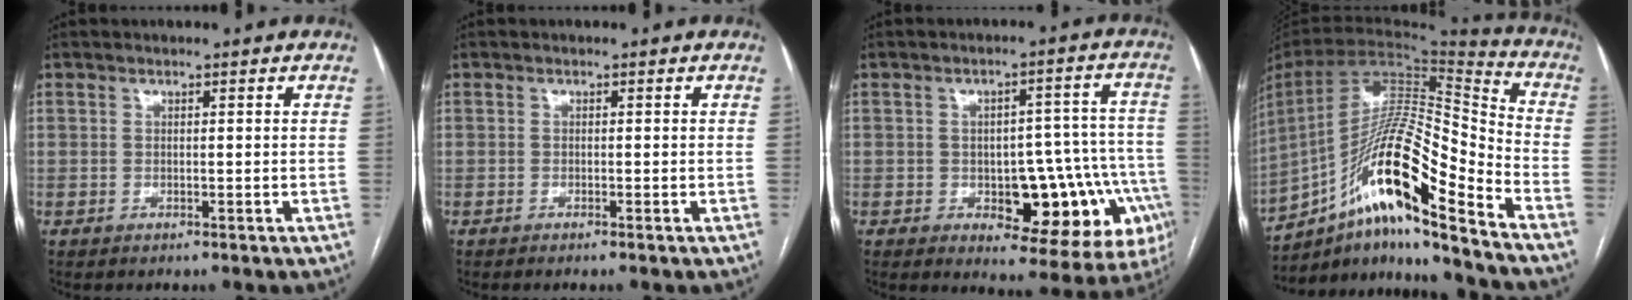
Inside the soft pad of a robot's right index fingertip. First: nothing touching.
{"total": 0.7, "force": [-0.5, -0.2, 0.3], "torque": [-0.004, 0.002, -0.010]}
{"total": 16.8, "force": [-5.5, 7.2, 14.1], "torque": [-0.091, 0.035, -0.050]}
{"total": 21.1, "force": [-12.6, 1.7, 16.9], "torque": [-0.312, 0.007, -0.225]}